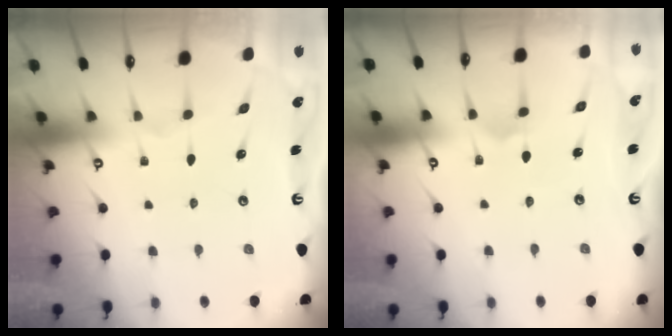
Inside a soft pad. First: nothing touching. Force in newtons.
{"total": 3.0, "press": 3.0, "slide": 0.2}